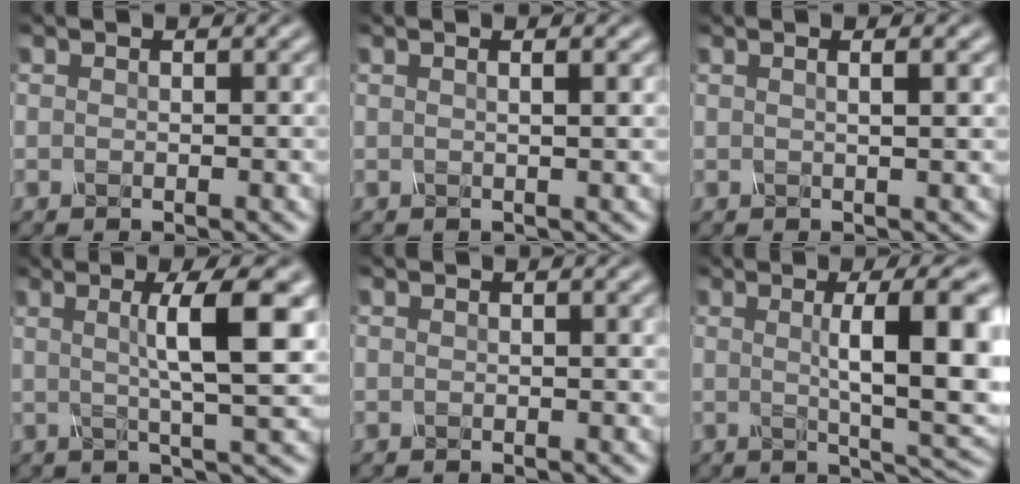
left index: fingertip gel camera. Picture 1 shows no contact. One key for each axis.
{"total": 1.7, "fx": 0.7, "fy": 0.7, "fz": 1.3, "tx": -0.001, "ty": 0.003, "tz": -0.005}
{"total": 2.5, "fx": 1.0, "fy": 1.2, "fz": 2.0, "tx": -0.005, "ty": 0.012, "tz": -0.010}
{"total": 7.5, "fx": 1.5, "fy": 1.4, "fz": 7.2, "tx": -0.083, "ty": 0.014, "tz": 0.023}
{"total": 0.6, "fx": 0.2, "fy": 0.1, "fz": 0.5, "tx": -0.002, "ty": 0.005, "tz": 0.004}
{"total": 9.9, "fx": 1.1, "fy": 2.3, "fz": 9.5, "tx": -0.113, "ty": 0.009, "tz": 0.020}